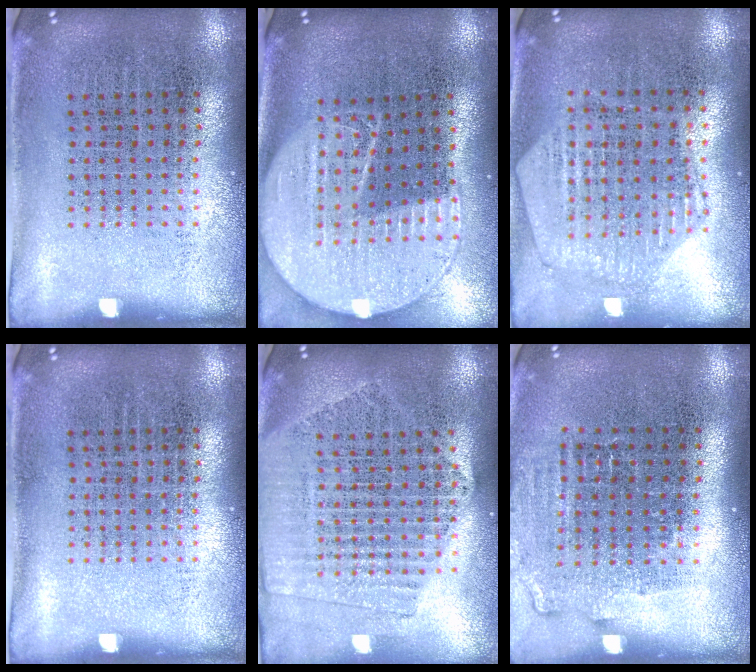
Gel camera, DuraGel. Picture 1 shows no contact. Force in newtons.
{"total": 2.1, "press": 1.8, "slide": 1.1}
{"total": 1.1, "press": 1.1, "slide": 0.2}
{"total": 0.0}
{"total": 2.1, "press": 1.9, "slide": 0.9}
{"total": 1.3, "press": 1.1, "slide": 0.6}